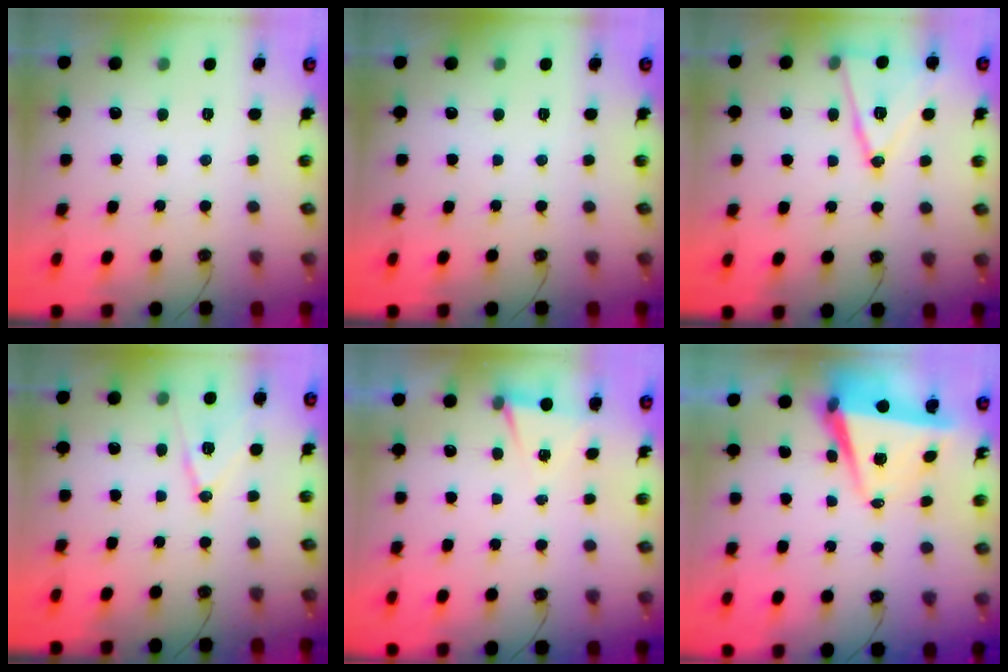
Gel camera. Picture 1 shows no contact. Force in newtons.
{"total": 0.0}
{"total": 14.9, "press": 14.6, "slide": 3.1}
{"total": 12.7, "press": 12.3, "slide": 3.2}
{"total": 4.6, "press": 1.6, "slide": 4.3}
{"total": 6.9, "press": 5.3, "slide": 4.4}